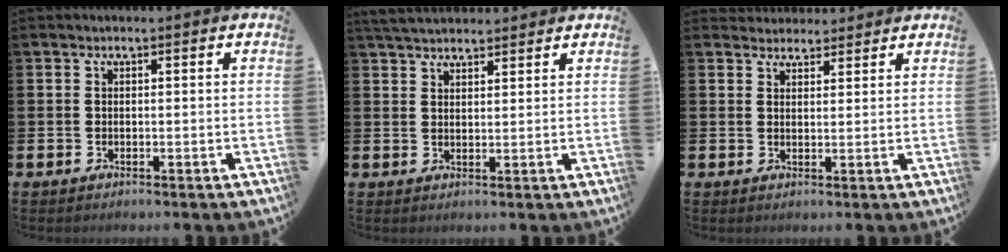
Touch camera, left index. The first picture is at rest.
{"total": 4.0, "force": [3.8, 0.9, 0.8], "torque": [-0.020, -0.012, 0.071]}
{"total": 2.9, "force": [2.7, 1.0, -0.2], "torque": [0.006, -0.012, 0.049]}